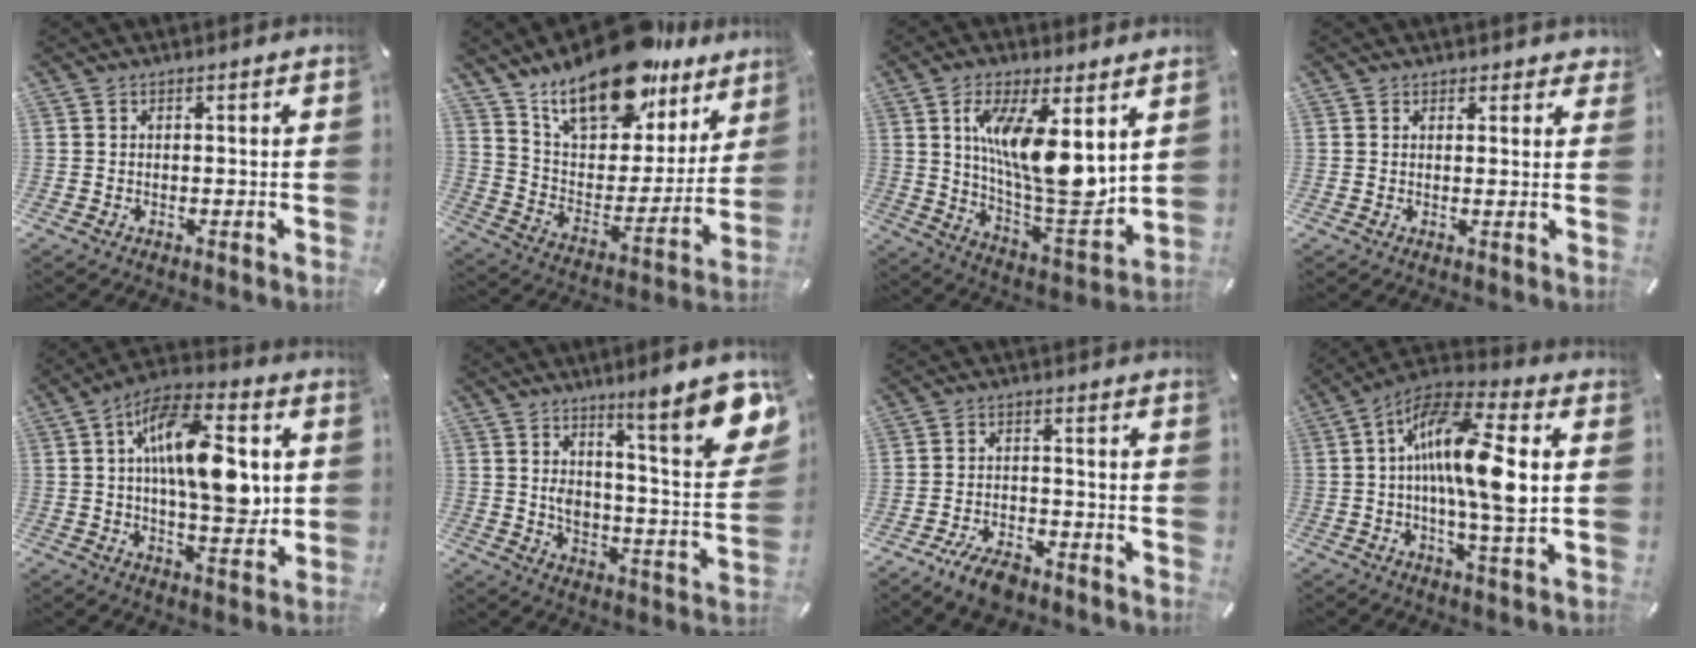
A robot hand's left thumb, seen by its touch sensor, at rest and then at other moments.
{"total": 21.2, "force": [16.2, 10.1, 9.3], "torque": [-0.161, -0.112, 0.287]}
{"total": 17.4, "force": [5.5, 6.2, 15.3], "torque": [-0.263, -0.042, 0.088]}
{"total": 1.6, "force": [1.2, 1.1, 0.2], "torque": [0.003, 0.000, 0.020]}
{"total": 18.6, "force": [3.1, 8.8, 16.2], "torque": [-0.256, -0.006, 0.049]}
{"total": 16.0, "force": [10.3, 3.9, 11.6], "torque": [-0.164, -0.082, 0.163]}
{"total": 6.4, "force": [-4.9, 2.9, 3.0], "torque": [-0.054, 0.028, -0.089]}
{"total": 16.8, "force": [1.5, 4.8, 16.0], "torque": [-0.283, -0.004, 0.015]}